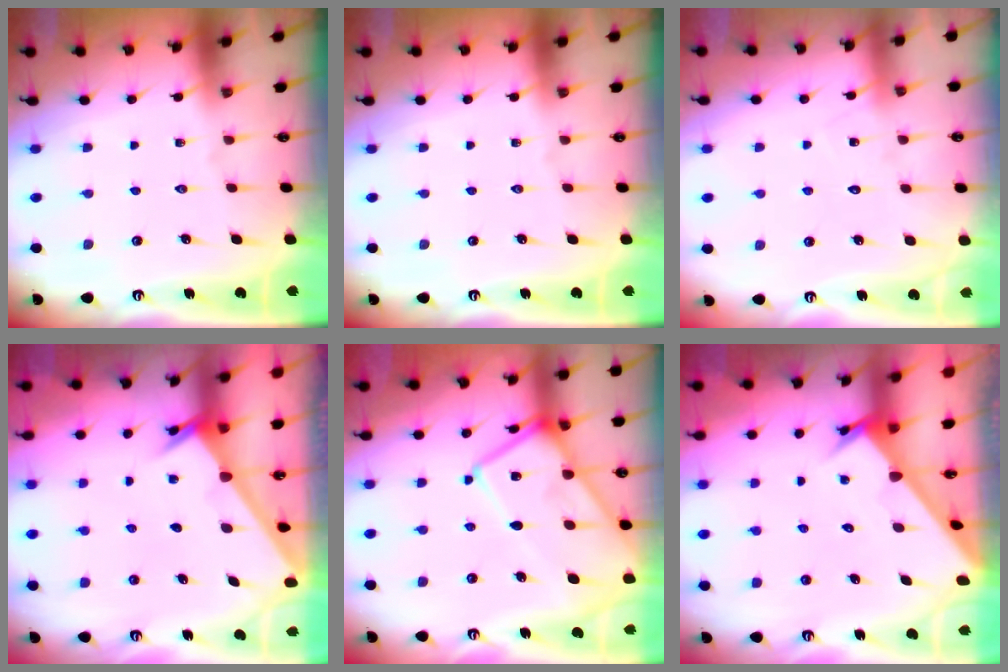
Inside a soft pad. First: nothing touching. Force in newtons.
{"total": 0.0}
{"total": 5.8, "press": 5.8, "slide": 0.4}
{"total": 2.4, "press": 2.4, "slide": 0.2}
{"total": 15.5, "press": 15.4, "slide": 1.2}
{"total": 2.8, "press": 2.8, "slide": 0.1}